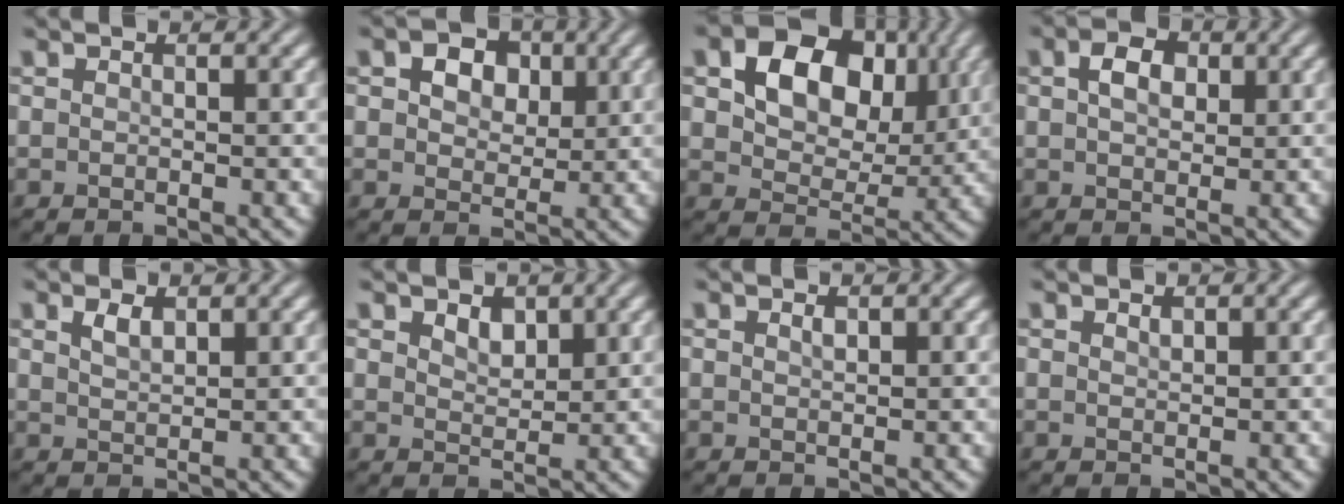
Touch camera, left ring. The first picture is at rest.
{"total": 4.5, "force": [1.8, 3.2, 2.6], "torque": [-0.048, 0.002, 0.016]}
{"total": 9.4, "force": [3.1, 6.5, 6.0], "torque": [-0.114, 0.000, 0.047]}
{"total": 3.0, "force": [0.9, 2.0, 2.0], "torque": [-0.042, 0.005, 0.014]}
{"total": 1.5, "force": [1.0, 0.6, 0.9], "torque": [-0.021, 0.000, 0.022]}
{"total": 1.7, "force": [1.1, 0.9, 0.9], "torque": [-0.018, -0.002, 0.021]}
{"total": 0.6, "force": [0.4, 0.2, 0.4], "torque": [-0.008, -0.001, 0.008]}
{"total": 0.5, "force": [0.5, 0.2, 0.2], "torque": [-0.006, -0.002, 0.011]}